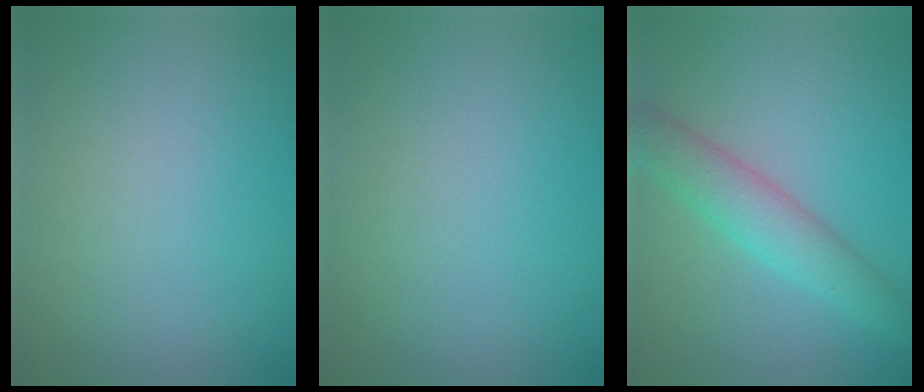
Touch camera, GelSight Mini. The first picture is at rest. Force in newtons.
{"total": 0.0}
{"total": 4.1, "press": 4.1, "slide": 0.2}